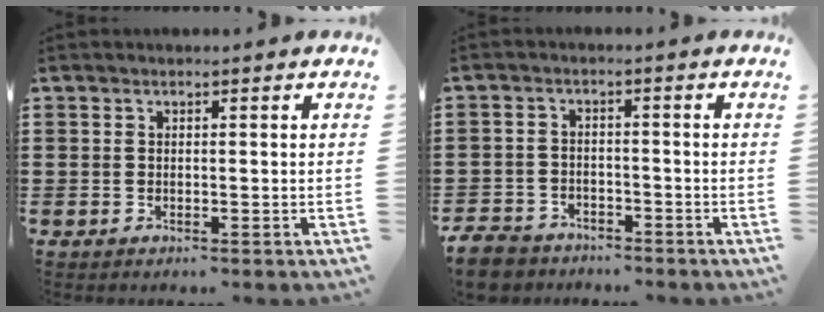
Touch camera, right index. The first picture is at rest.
{"total": 4.4, "force": [-4.2, 1.1, 0.7], "torque": [-0.034, -0.004, -0.090]}